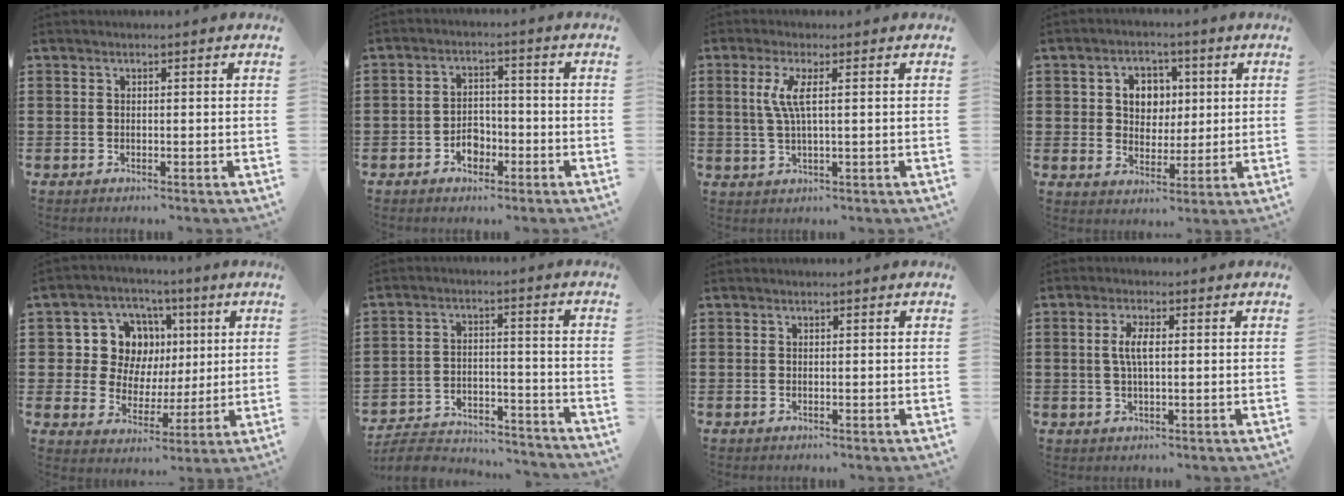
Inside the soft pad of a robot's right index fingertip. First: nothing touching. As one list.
[{"total": 3.6, "force": [-2.0, 2.6, 1.6], "torque": [-0.024, 0.004, -0.042]}, {"total": 4.4, "force": [0.7, 0.3, 4.3], "torque": [-0.097, -0.010, 0.005]}, {"total": 5.4, "force": [1.3, 4.7, 2.2], "torque": [-0.049, 0.012, 0.015]}, {"total": 10.5, "force": [2.9, 9.1, 4.3], "torque": [-0.110, 0.012, 0.060]}, {"total": 6.3, "force": [-6.1, 1.1, 1.4], "torque": [-0.032, 0.009, -0.121]}, {"total": 0.0}, {"total": 3.6, "force": [0.3, 1.1, 3.4], "torque": [-0.073, 0.002, 0.001]}]